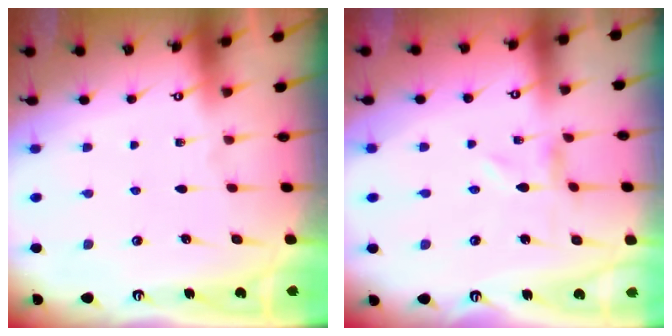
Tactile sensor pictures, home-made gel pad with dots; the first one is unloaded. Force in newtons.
{"total": 0.0}